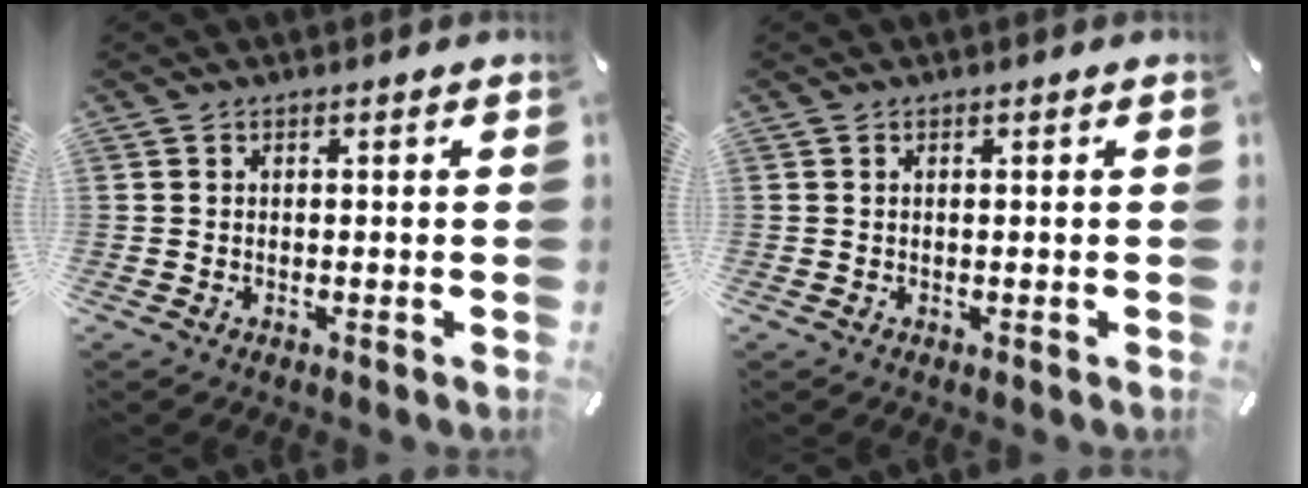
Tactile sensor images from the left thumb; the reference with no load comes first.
{"total": 0.0}